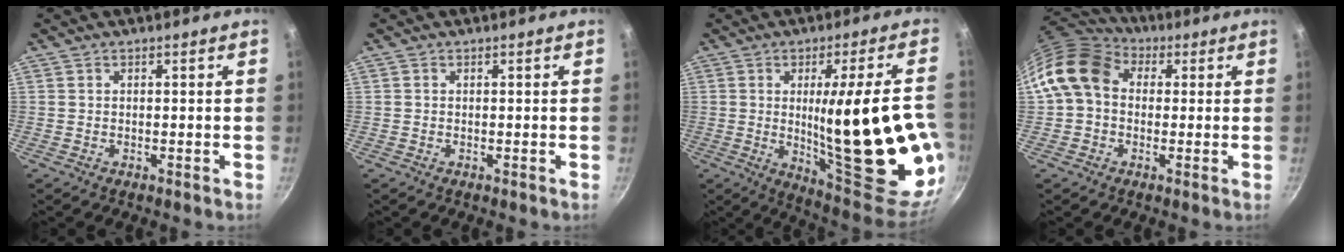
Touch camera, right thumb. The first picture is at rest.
{"total": 0.0}
{"total": 28.6, "force": [-2.9, 7.2, 27.6], "torque": [-0.360, -0.018, -0.016]}
{"total": 12.8, "force": [1.8, 10.1, 7.7], "torque": [-0.121, 0.025, 0.015]}